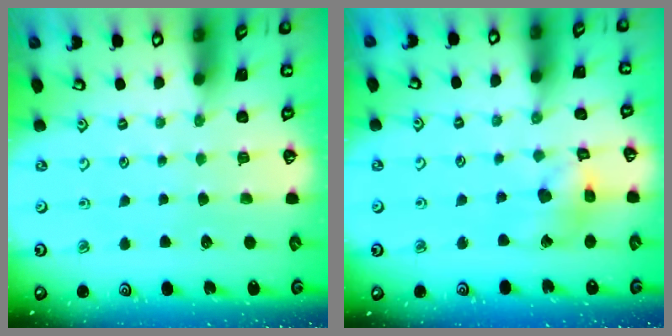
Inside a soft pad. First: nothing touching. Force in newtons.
{"total": 10.8, "press": 10.7, "slide": 1.4}